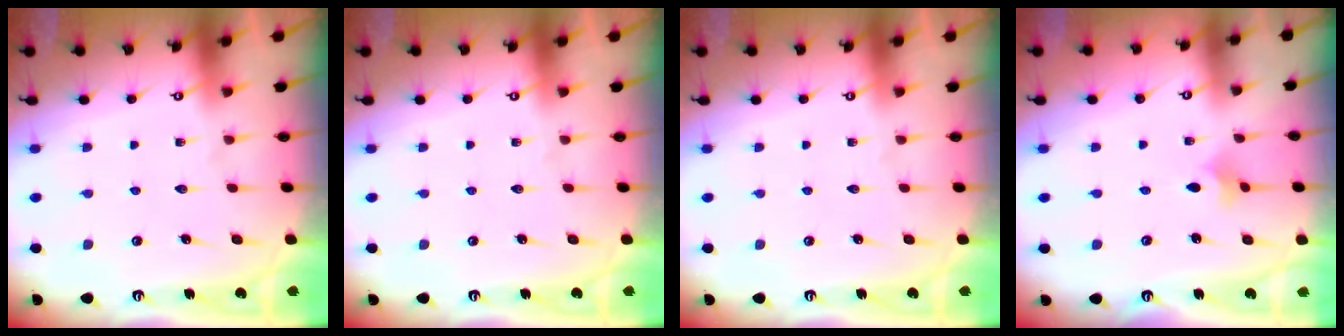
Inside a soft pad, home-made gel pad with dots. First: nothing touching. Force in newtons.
{"total": 0.0}
{"total": 0.0}
{"total": 2.3, "press": 2.2, "slide": 0.5}